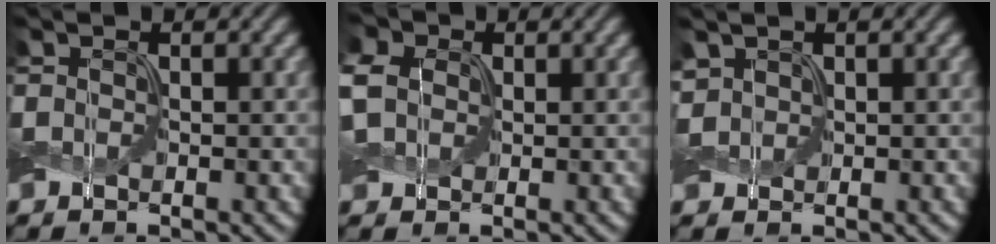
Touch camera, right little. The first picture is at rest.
{"total": 6.1, "force": [1.7, 4.8, 3.4], "torque": [-0.101, 0.027, 0.015]}
{"total": 1.5, "force": [0.8, 1.1, 0.7], "torque": [-0.023, 0.005, 0.017]}